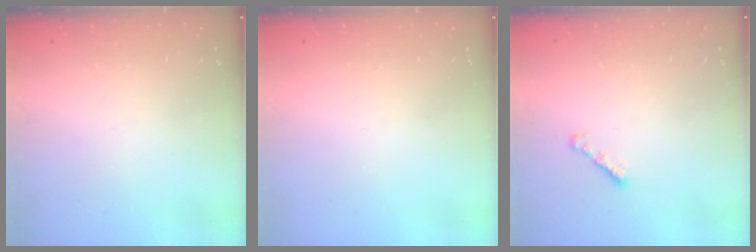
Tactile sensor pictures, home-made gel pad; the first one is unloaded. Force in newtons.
{"total": 0.0}
{"total": 1.6, "press": 1.5, "slide": 0.4}